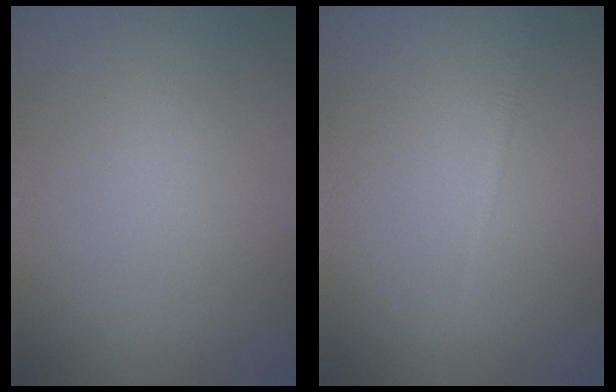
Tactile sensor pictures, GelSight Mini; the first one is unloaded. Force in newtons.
{"total": 0.8, "press": 0.8, "slide": 0.0}